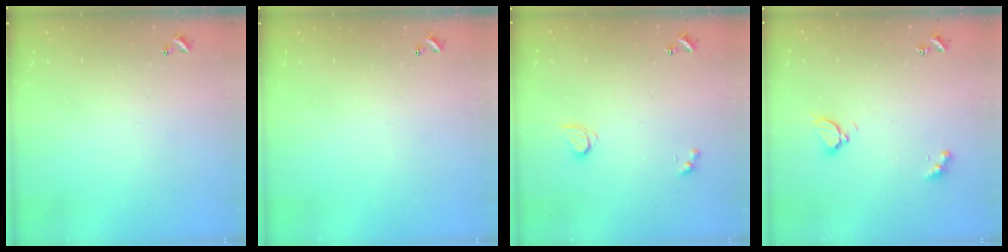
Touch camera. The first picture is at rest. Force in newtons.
{"total": 0.0}
{"total": 2.6, "press": 2.6, "slide": 0.3}
{"total": 3.2, "press": 3.2, "slide": 0.4}